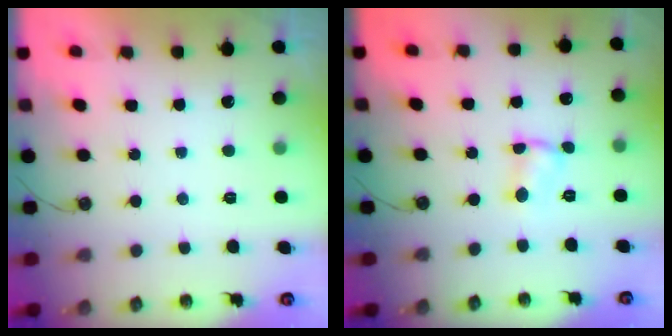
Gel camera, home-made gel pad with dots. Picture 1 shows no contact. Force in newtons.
{"total": 2.0, "press": 2.0, "slide": 0.0}